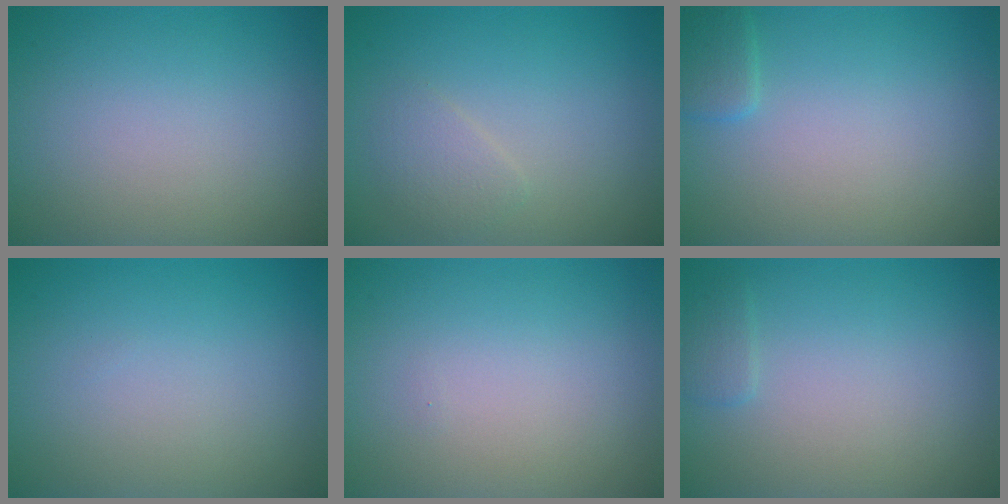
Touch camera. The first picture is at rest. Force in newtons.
{"total": 1.5, "press": 1.5, "slide": 0.1}
{"total": 1.5, "press": 1.5, "slide": 0.1}
{"total": 0.0}
{"total": 0.0}
{"total": 0.9, "press": 0.9, "slide": 0.1}